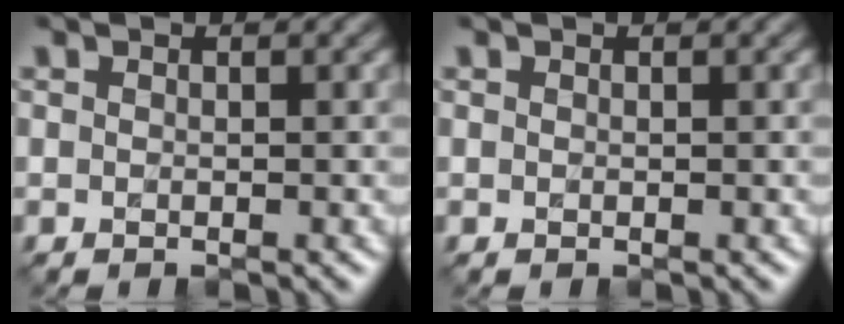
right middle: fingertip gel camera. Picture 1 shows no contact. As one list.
[{"total": 0.0}]